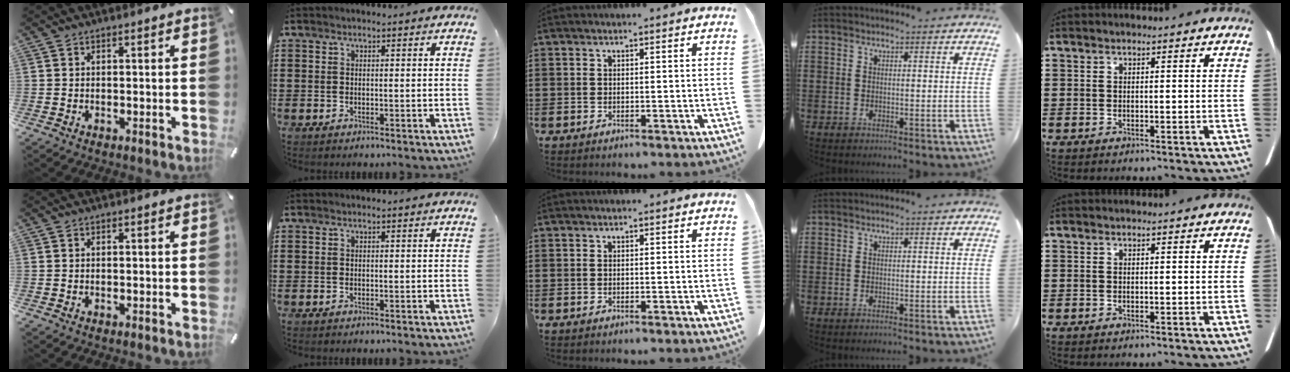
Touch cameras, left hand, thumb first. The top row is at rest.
{}